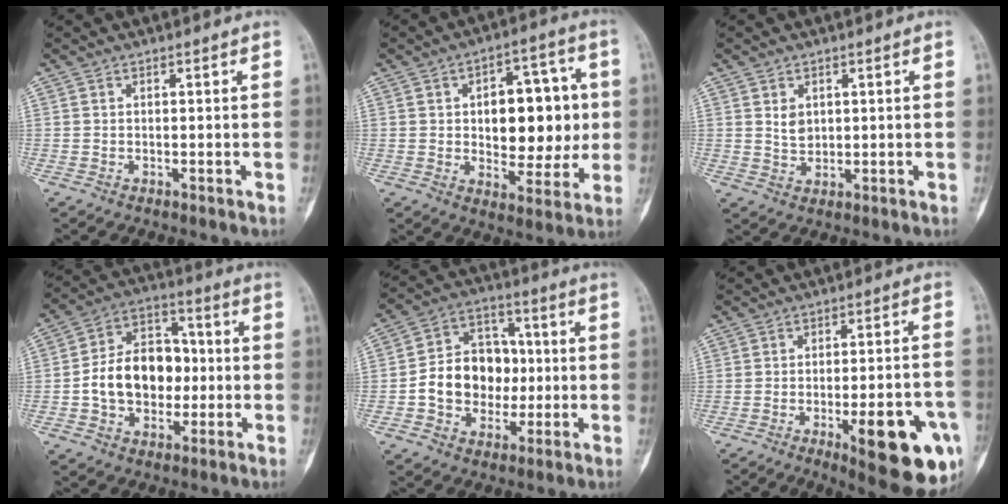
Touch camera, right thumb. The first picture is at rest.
{"total": 16.4, "force": [1.2, 9.5, 13.3], "torque": [-0.128, 0.014, 0.021]}
{"total": 3.2, "force": [1.0, 2.4, 1.8], "torque": [-0.018, -0.008, 0.023]}
{"total": 15.2, "force": [-1.3, 11.0, 10.4], "torque": [-0.139, 0.037, -0.023]}
{"total": 14.4, "force": [-1.1, 11.6, 8.6], "torque": [-0.094, 0.035, -0.019]}
{"total": 18.6, "force": [-7.1, 5.2, 16.4], "torque": [-0.171, 0.016, -0.082]}